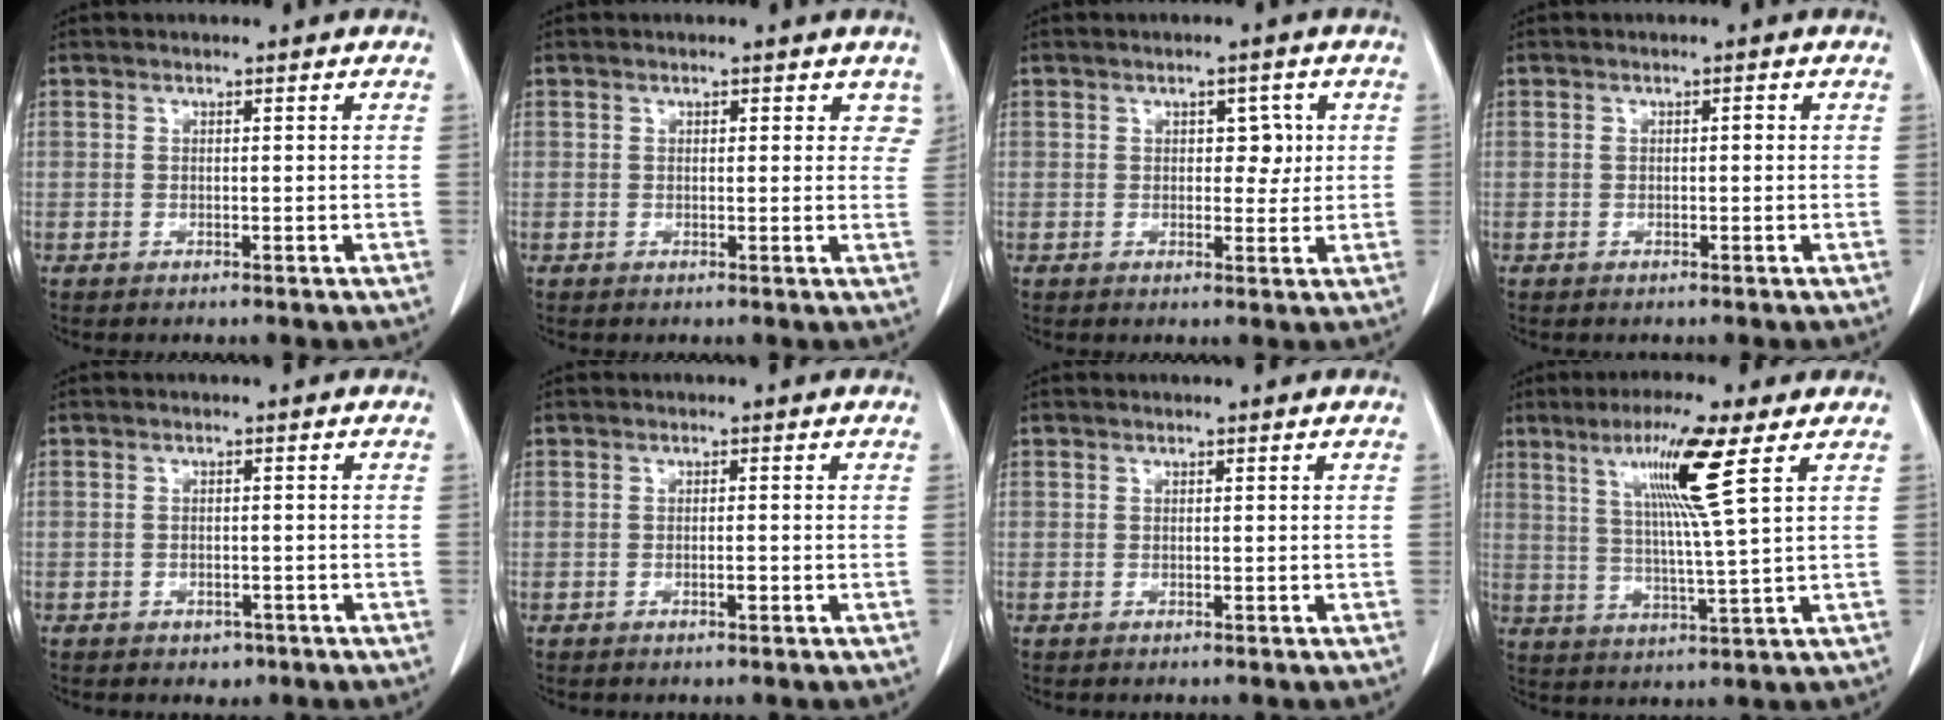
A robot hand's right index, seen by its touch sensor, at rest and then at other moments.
{"total": 3.0, "force": [1.9, 1.6, 1.6], "torque": [0.005, 0.001, 0.015]}
{"total": 3.3, "force": [0.9, 1.9, 2.6], "torque": [-0.029, 0.004, 0.012]}
{"total": 0.8, "force": [0.0, 0.4, 0.7], "torque": [-0.012, 0.006, 0.002]}
{"total": 2.1, "force": [-1.2, 1.5, 0.8], "torque": [-0.007, 0.004, -0.006]}
{"total": 1.0, "force": [-0.5, 0.1, 0.9], "torque": [-0.018, 0.002, -0.006]}
{"total": 0.0}
{"total": 10.7, "force": [4.7, -1.5, 9.5], "torque": [-0.173, 0.001, 0.088]}